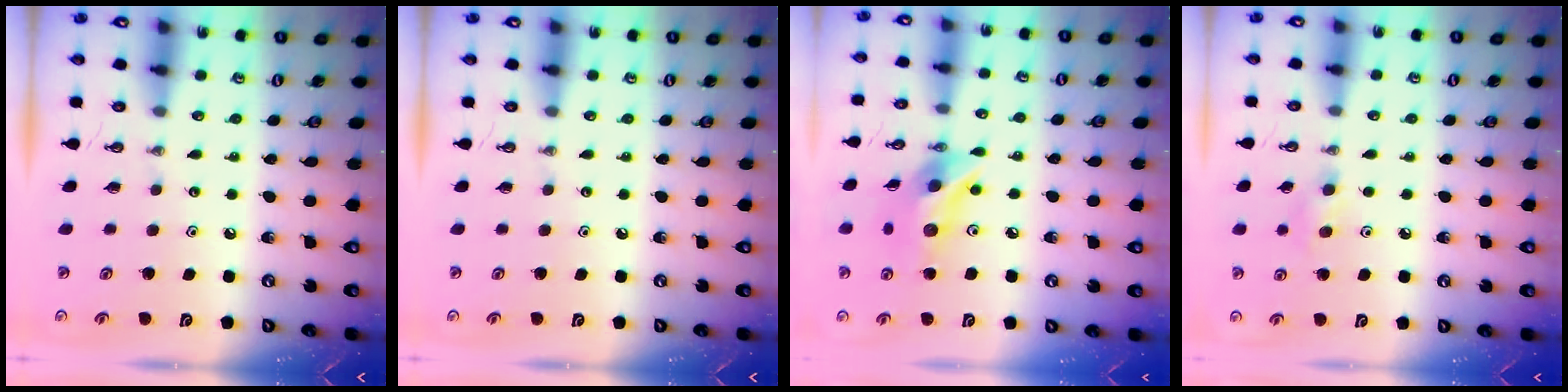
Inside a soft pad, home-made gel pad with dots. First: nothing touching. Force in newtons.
{"total": 0.0}
{"total": 13.2, "press": 13.1, "slide": 0.9}
{"total": 8.3, "press": 7.3, "slide": 4.0}